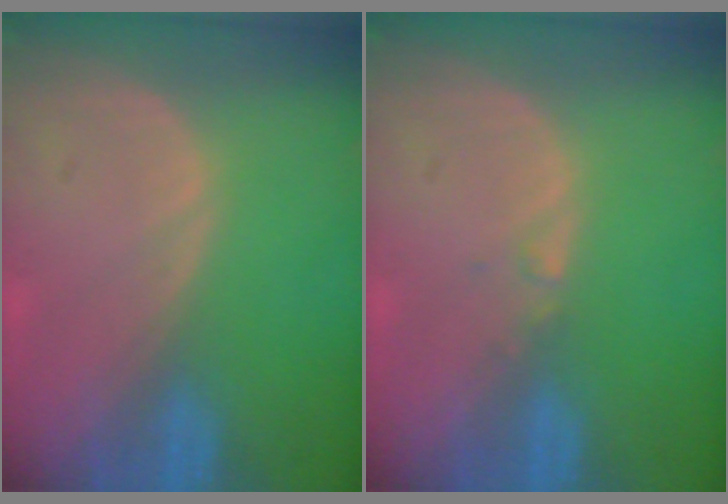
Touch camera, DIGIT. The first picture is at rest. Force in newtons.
{"total": 0.6, "press": 0.6, "slide": 0.2}